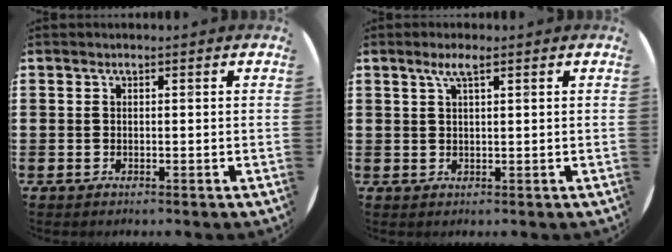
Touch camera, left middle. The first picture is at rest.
{"total": 2.3, "force": [1.3, 0.2, 1.8], "torque": [-0.039, 0.004, 0.022]}